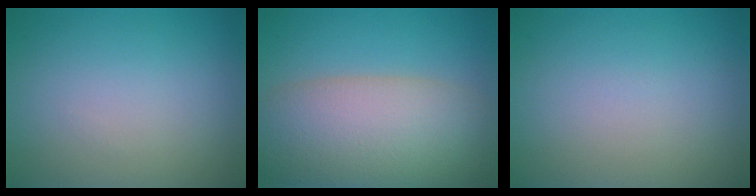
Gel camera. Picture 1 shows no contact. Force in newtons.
{"total": 10.2, "press": 10.1, "slide": 0.9}
{"total": 0.0}